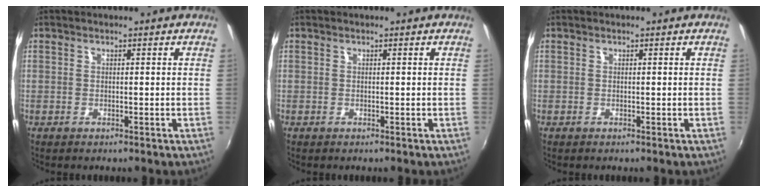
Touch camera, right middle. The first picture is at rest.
{"total": 0.0}
{"total": 0.0}